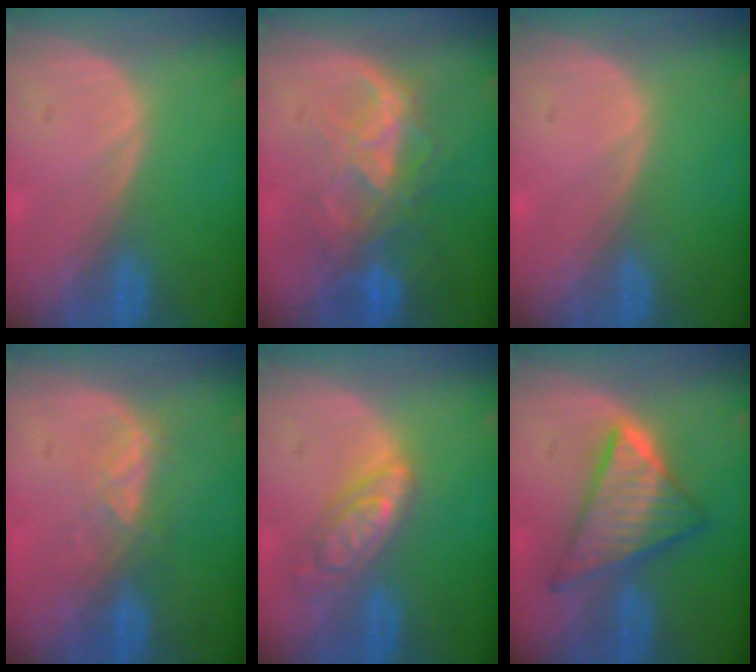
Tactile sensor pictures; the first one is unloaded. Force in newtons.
{"total": 8.6, "press": 7.5, "slide": 4.3}
{"total": 0.0}
{"total": 3.4, "press": 3.3, "slide": 0.6}
{"total": 6.5, "press": 5.7, "slide": 3.0}
{"total": 9.2, "press": 9.1, "slide": 0.6}